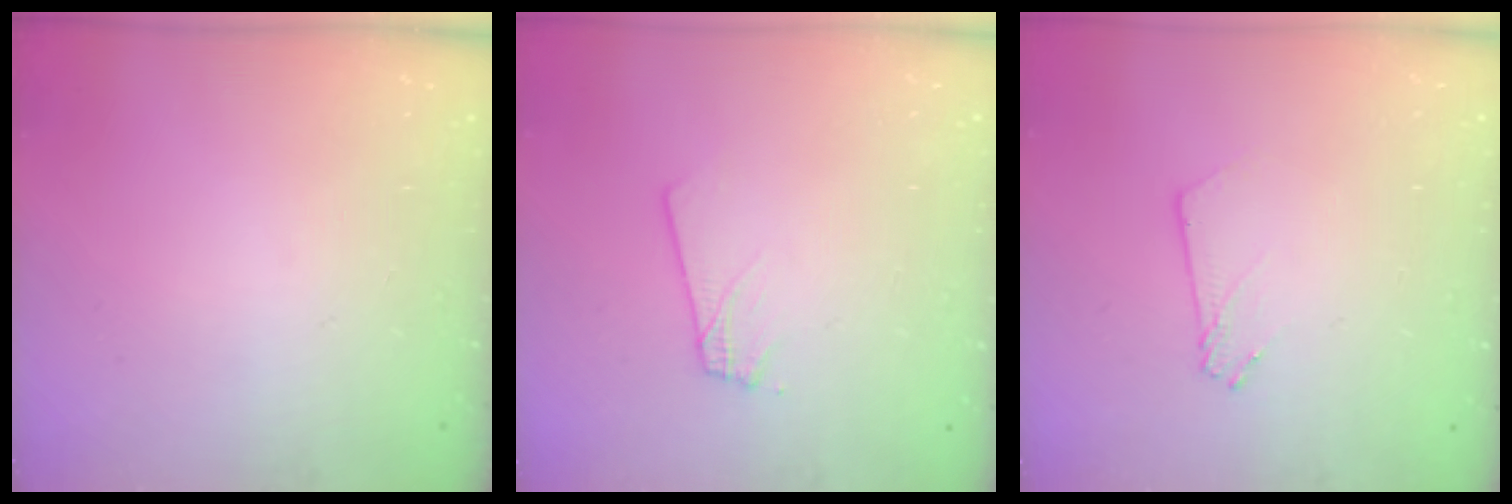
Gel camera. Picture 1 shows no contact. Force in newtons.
{"total": 2.4, "press": 2.4, "slide": 0.3}
{"total": 2.5, "press": 2.5, "slide": 0.2}